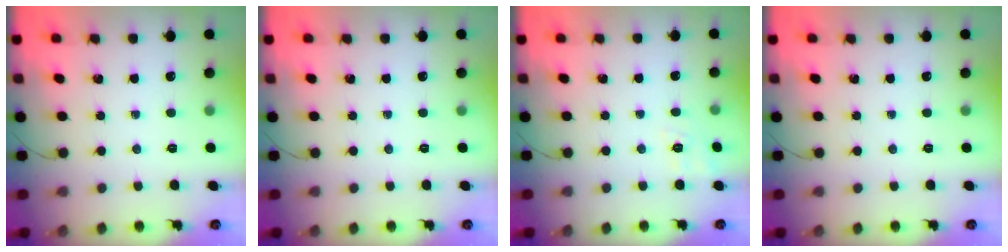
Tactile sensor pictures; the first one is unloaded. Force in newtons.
{"total": 0.0}
{"total": 7.4, "press": 7.1, "slide": 2.0}
{"total": 0.0}